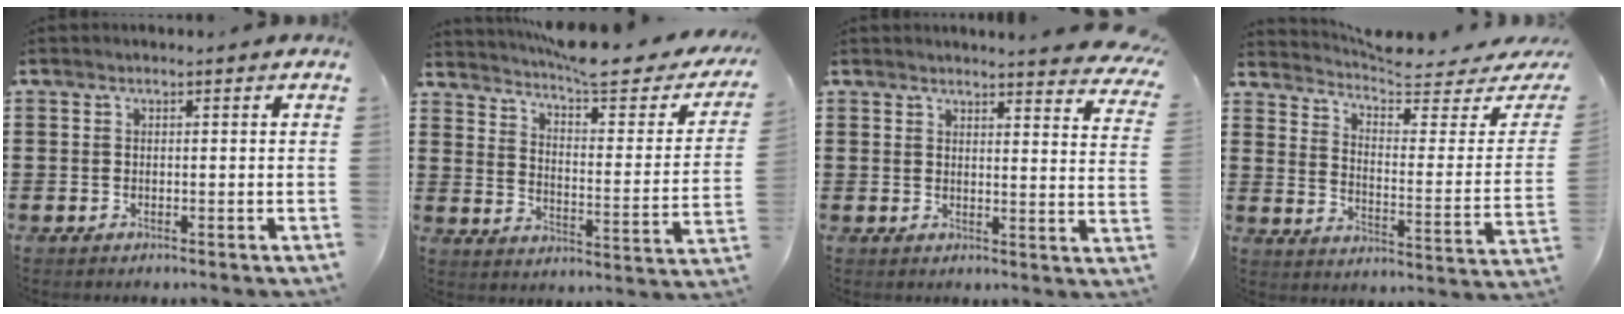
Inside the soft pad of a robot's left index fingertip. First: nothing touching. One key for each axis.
{"total": 7.0, "fx": 6.2, "fy": 0.3, "fz": 3.2, "tx": -0.083, "ty": -0.043, "tz": 0.102}
{"total": 3.4, "fx": 3.3, "fy": -0.6, "fz": 0.7, "tx": -0.021, "ty": -0.020, "tz": 0.056}
{"total": 4.9, "fx": 4.4, "fy": 0.9, "fz": 2.0, "tx": -0.059, "ty": -0.038, "tz": 0.069}